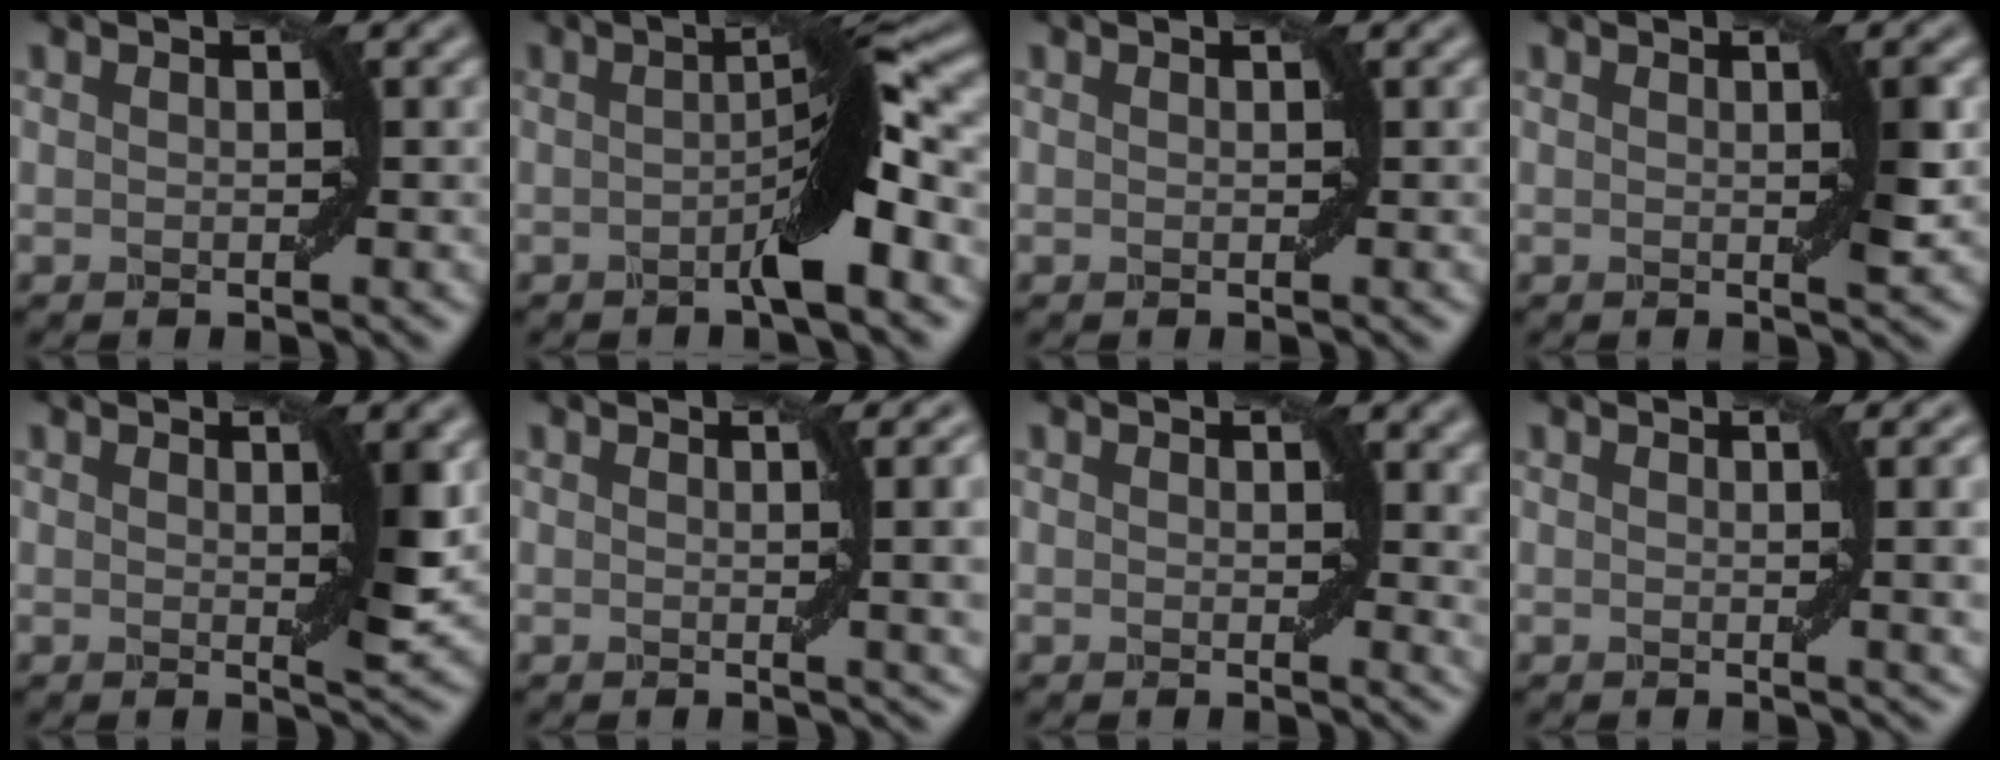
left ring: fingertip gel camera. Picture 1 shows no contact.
{"total": 5.0, "force": [-1.2, 0.4, 4.8], "torque": [-0.071, 0.017, -0.027]}
{"total": 0.0}
{"total": 1.7, "force": [0.2, 0.1, 1.6], "torque": [-0.023, 0.000, 0.002]}
{"total": 2.4, "force": [0.6, 0.3, 2.3], "torque": [-0.030, -0.007, 0.009]}
{"total": 5.3, "force": [0.8, 1.6, 5.0], "torque": [-0.047, 0.004, 0.011]}
{"total": 2.4, "force": [0.9, 1.2, 1.8], "torque": [-0.016, -0.005, 0.013]}
{"total": 4.1, "force": [0.6, 1.0, 3.9], "torque": [-0.040, 0.005, 0.008]}